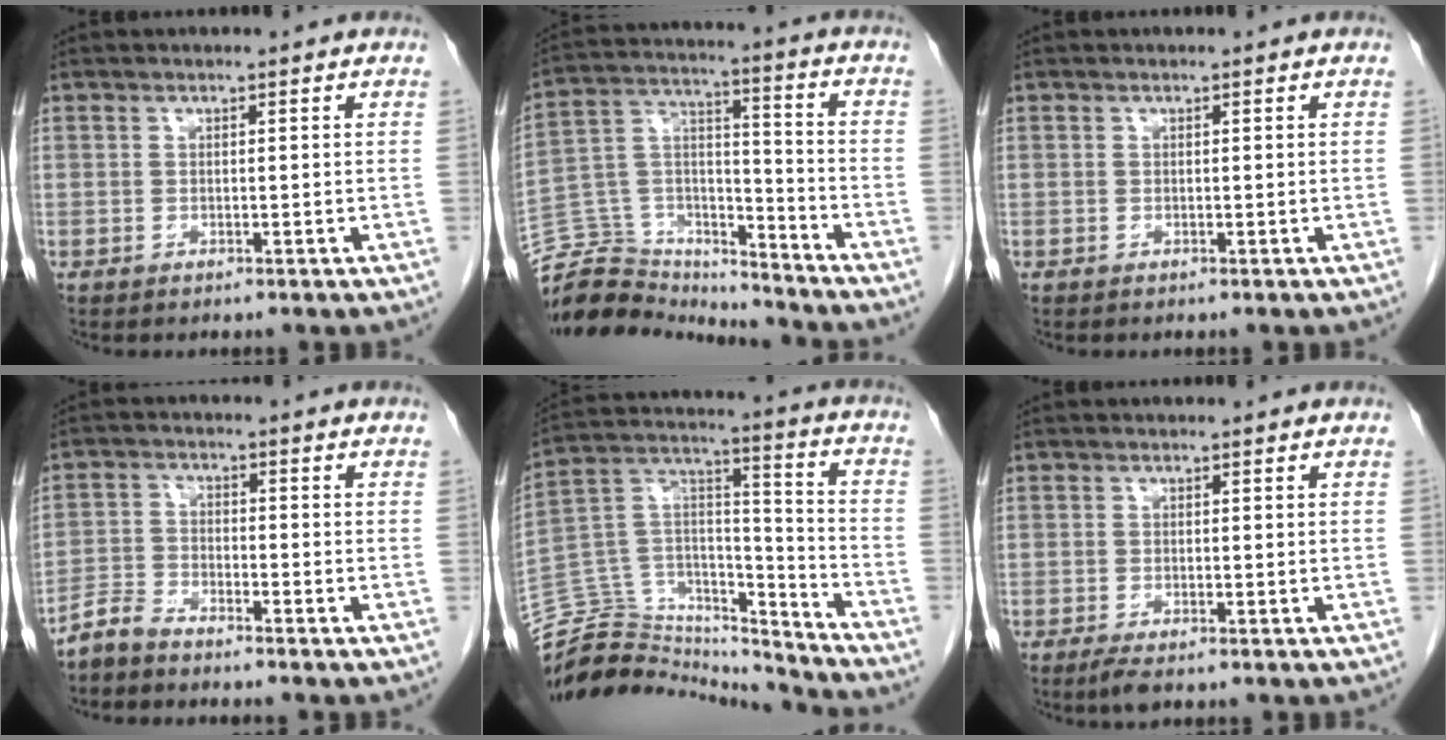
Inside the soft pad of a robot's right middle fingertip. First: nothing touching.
{"total": 18.6, "force": [-18.0, 4.2, 2.6], "torque": [-0.059, 0.054, -0.292]}
{"total": 0.0}
{"total": 3.3, "force": [-3.3, 0.6, 0.4], "torque": [-0.007, -0.008, -0.068]}
{"total": 22.1, "force": [-20.9, 6.1, 4.0], "torque": [-0.094, 0.065, -0.334]}
{"total": 2.2, "force": [-1.5, 0.4, 1.5], "torque": [-0.032, -0.007, -0.027]}